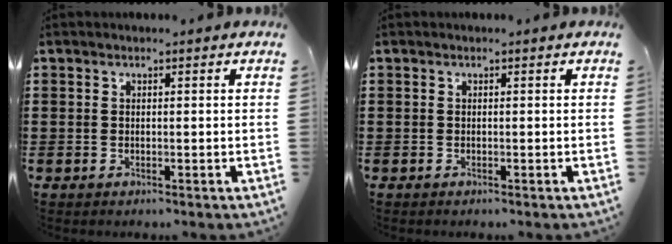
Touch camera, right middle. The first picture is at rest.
{"total": 0.0}